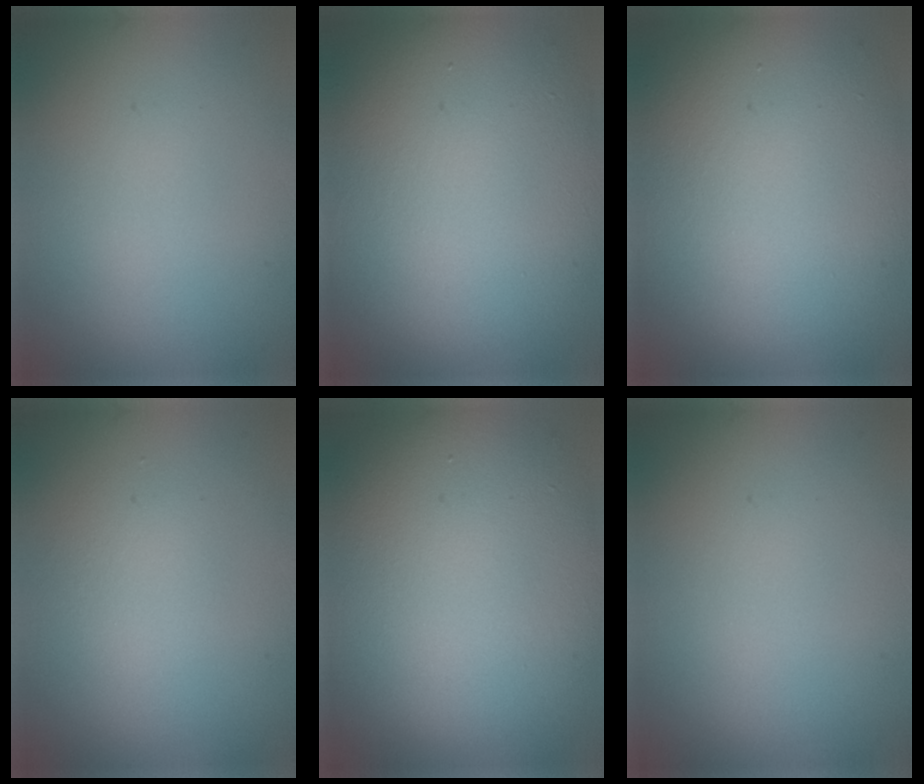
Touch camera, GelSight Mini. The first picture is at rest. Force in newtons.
{"total": 12.9, "press": 12.9, "slide": 0.5}
{"total": 12.5, "press": 12.5, "slide": 1.0}
{"total": 1.7, "press": 1.7, "slide": 0.2}
{"total": 12.9, "press": 12.9, "slide": 0.6}
{"total": 0.0}